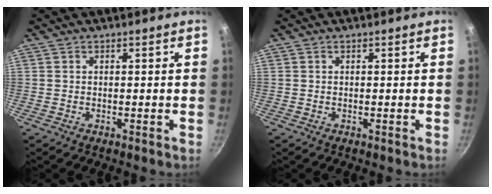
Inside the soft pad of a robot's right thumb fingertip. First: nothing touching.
{"total": 0.0}